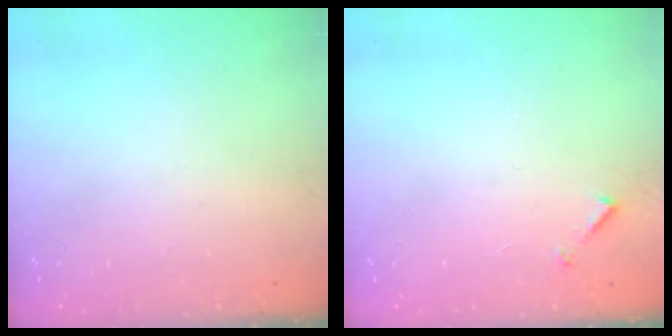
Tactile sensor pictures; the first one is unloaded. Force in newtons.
{"total": 5.0, "press": 4.9, "slide": 0.5}